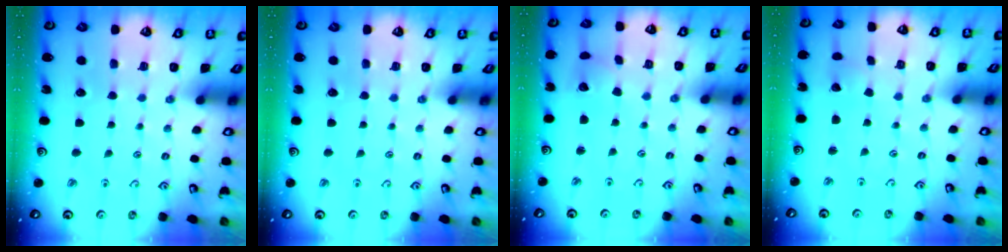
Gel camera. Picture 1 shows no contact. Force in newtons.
{"total": 0.0}
{"total": 2.2, "press": 2.2, "slide": 0.3}
{"total": 0.5, "press": 0.5, "slide": 0.0}